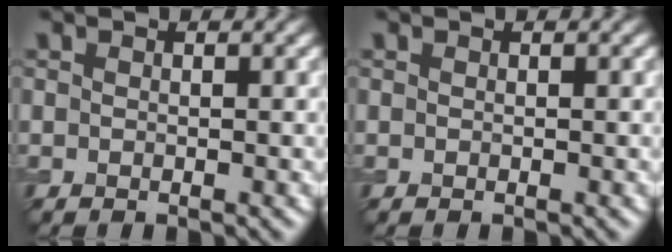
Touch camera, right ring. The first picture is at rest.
{"total": 0.0}